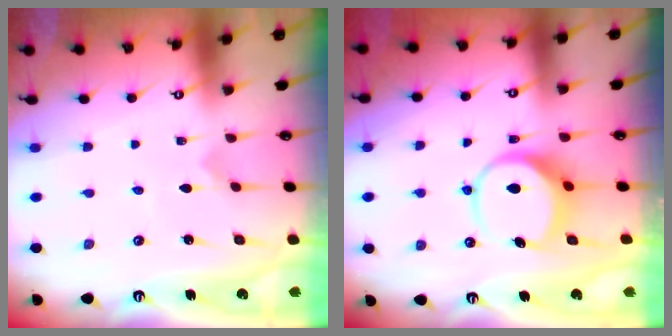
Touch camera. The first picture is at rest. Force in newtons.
{"total": 8.5, "press": 8.4, "slide": 0.9}